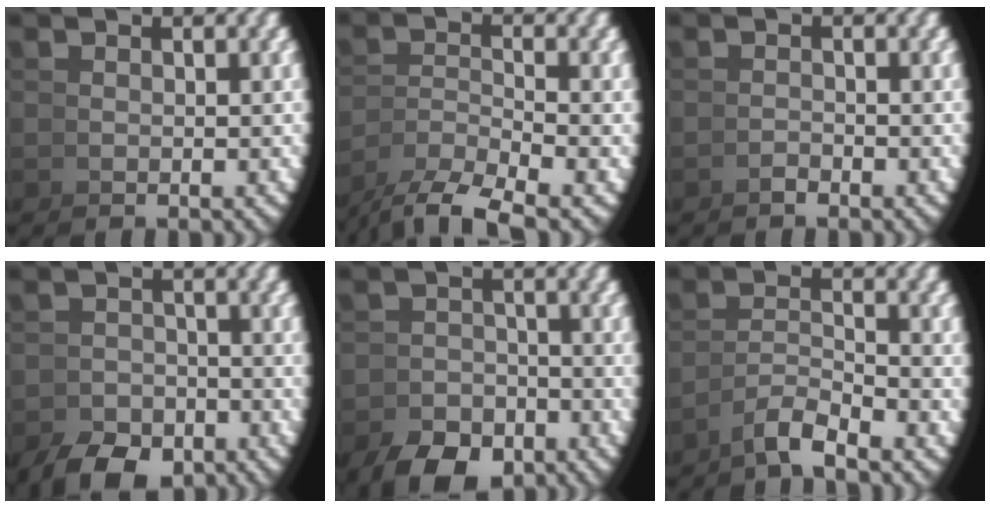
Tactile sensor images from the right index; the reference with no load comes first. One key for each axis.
{"total": 5.0, "fx": -3.8, "fy": 1.8, "fz": 2.6, "tx": -0.047, "ty": -0.012, "tz": -0.056}
{"total": 1.5, "fx": -1.0, "fy": -1.1, "fz": -0.5, "tx": 0.018, "ty": 0.005, "tz": -0.020}
{"total": 3.8, "fx": -3.6, "fy": 1.0, "fz": 0.6, "tx": 0.018, "ty": -0.006, "tz": -0.062}
{"total": 4.2, "fx": -3.8, "fy": 1.3, "fz": 1.0, "tx": 0.016, "ty": -0.006, "tz": -0.065}
{"total": 2.8, "fx": -2.3, "fy": 0.2, "fz": 1.6, "tx": -0.018, "ty": 0.003, "tz": -0.041}